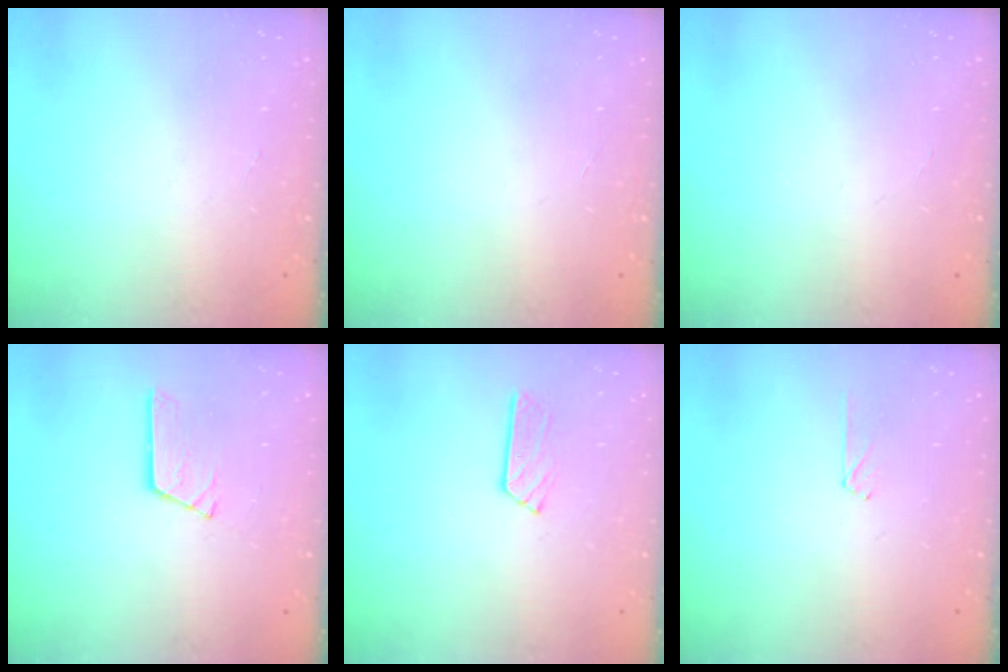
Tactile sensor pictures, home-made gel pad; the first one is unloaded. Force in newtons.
{"total": 0.0}
{"total": 0.0}
{"total": 3.2, "press": 3.2, "slide": 0.1}
{"total": 4.0, "press": 3.9, "slide": 0.3}
{"total": 3.8, "press": 3.8, "slide": 0.4}